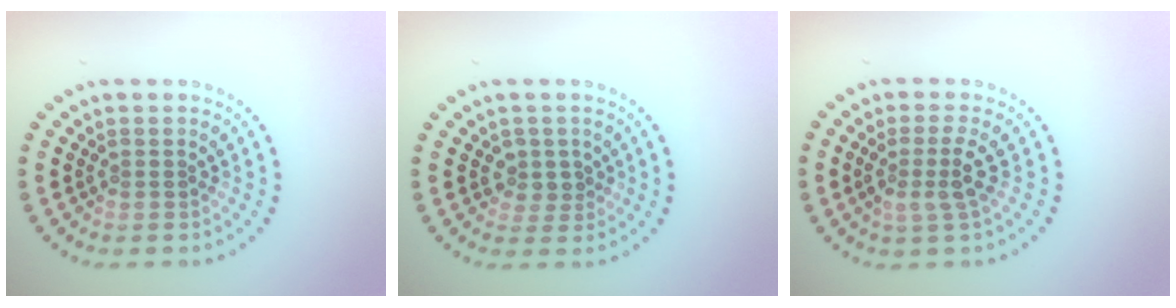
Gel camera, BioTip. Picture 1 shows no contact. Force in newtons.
{"total": 1.9, "press": 1.5, "slide": 1.1}
{"total": 2.5, "press": 1.9, "slide": 1.6}